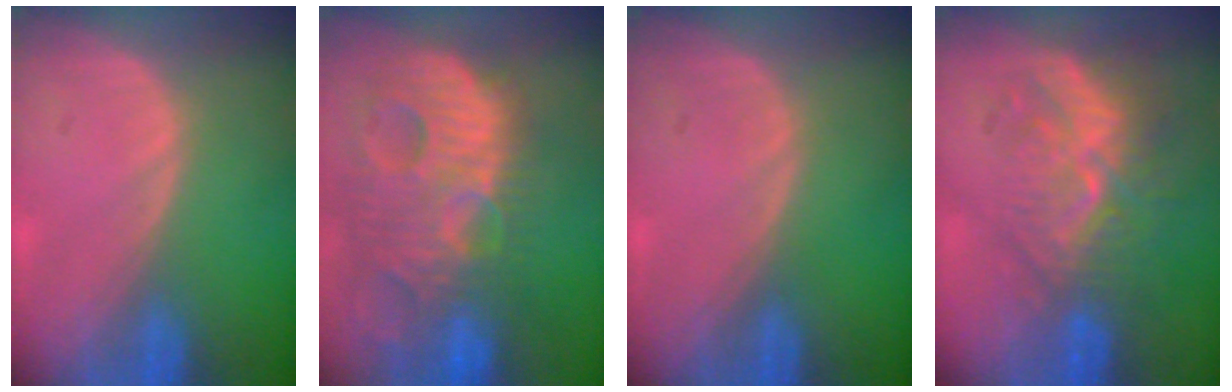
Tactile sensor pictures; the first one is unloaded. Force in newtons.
{"total": 14.5, "press": 12.5, "slide": 7.3}
{"total": 0.0}
{"total": 9.8, "press": 8.5, "slide": 4.8}